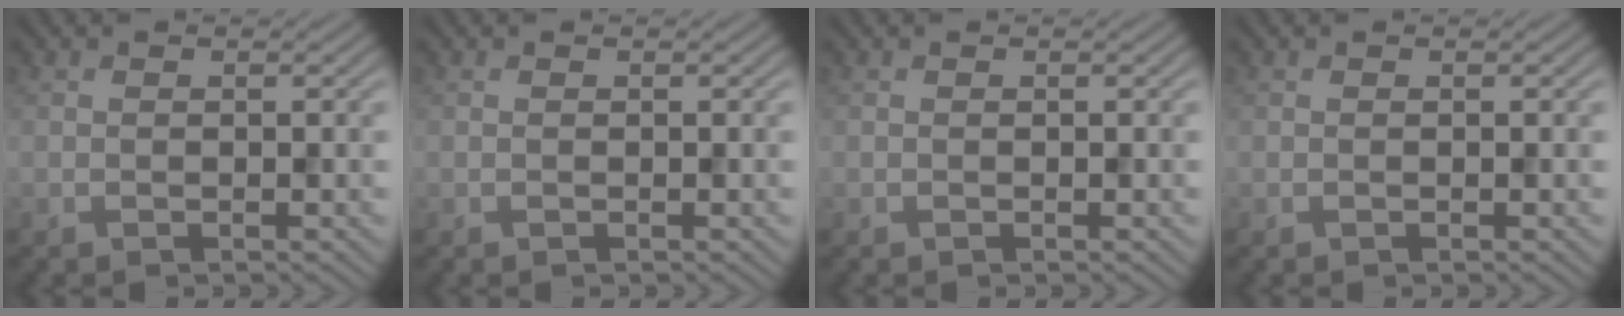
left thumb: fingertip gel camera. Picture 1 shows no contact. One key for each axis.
{"total": 0.0}
{"total": 0.0}
{"total": 0.0}